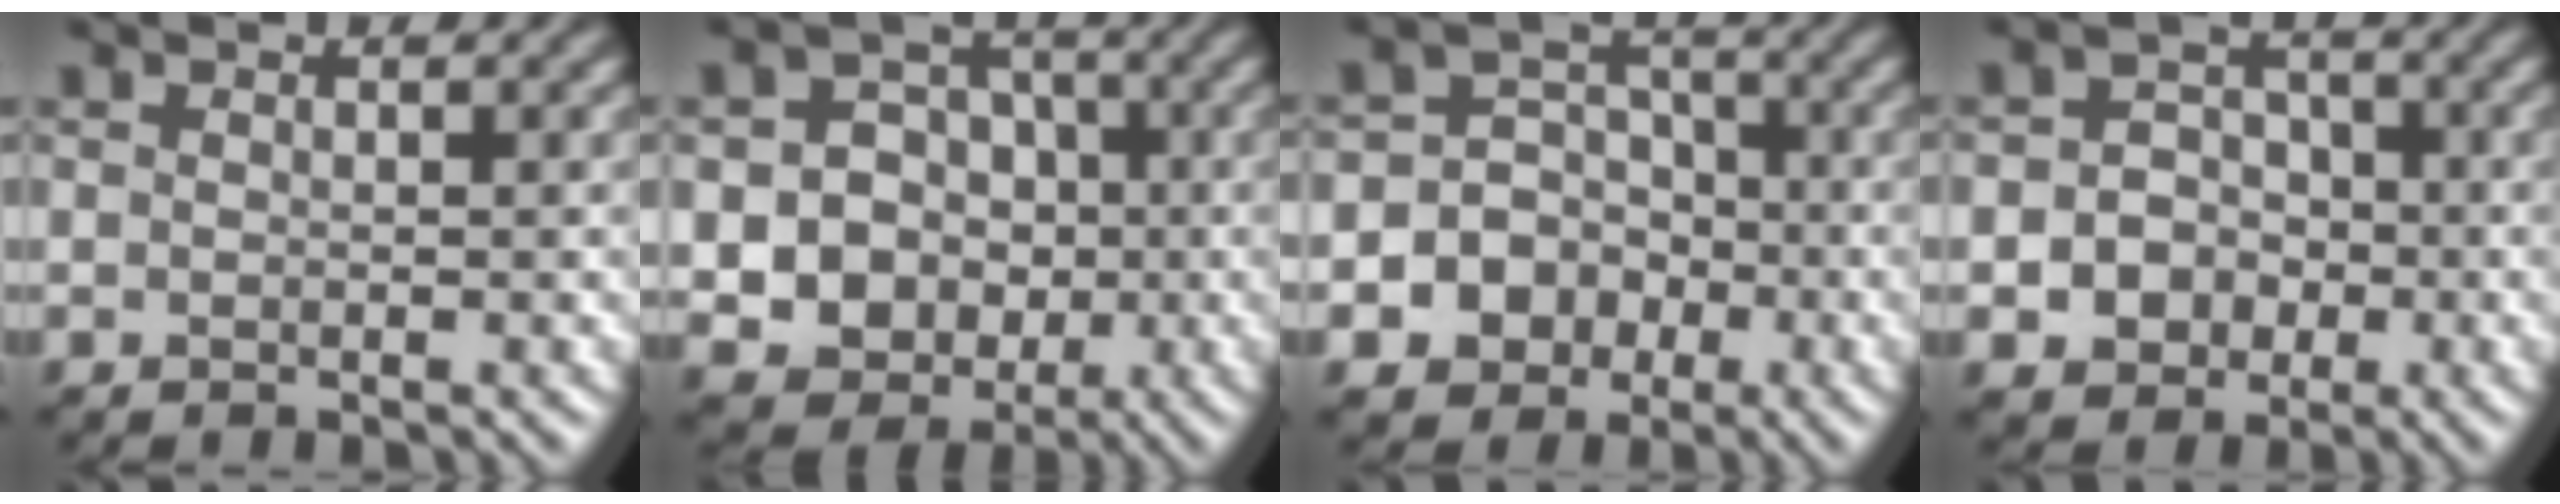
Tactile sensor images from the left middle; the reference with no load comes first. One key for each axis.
{"total": 9.0, "fx": -2.3, "fy": 8.2, "fz": 3.1, "tx": -0.057, "ty": -0.005, "tz": -0.058}
{"total": 8.4, "fx": -4.0, "fy": 7.3, "fz": 1.2, "tx": -0.019, "ty": 0.002, "tz": -0.085}
{"total": 4.5, "fx": -1.8, "fy": 3.9, "fz": 1.4, "tx": -0.009, "ty": 0.004, "tz": -0.047}